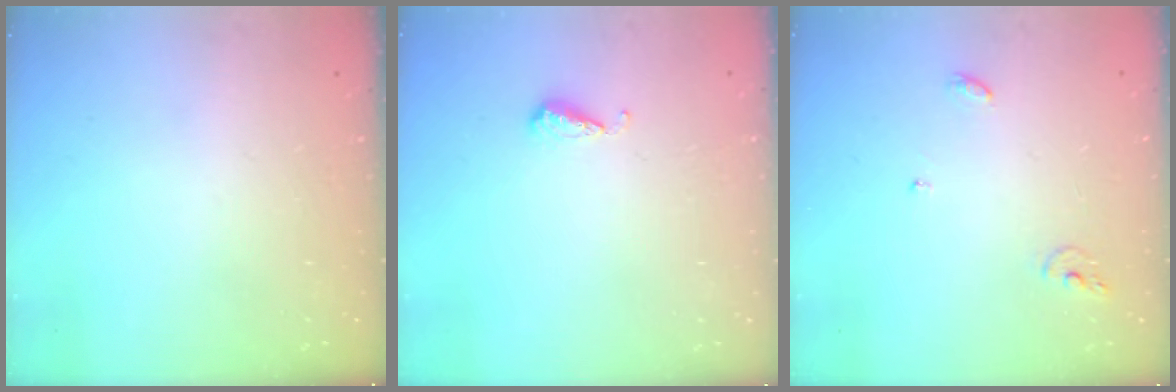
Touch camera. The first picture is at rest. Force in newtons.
{"total": 4.9, "press": 4.9, "slide": 0.5}
{"total": 5.4, "press": 5.4, "slide": 0.2}